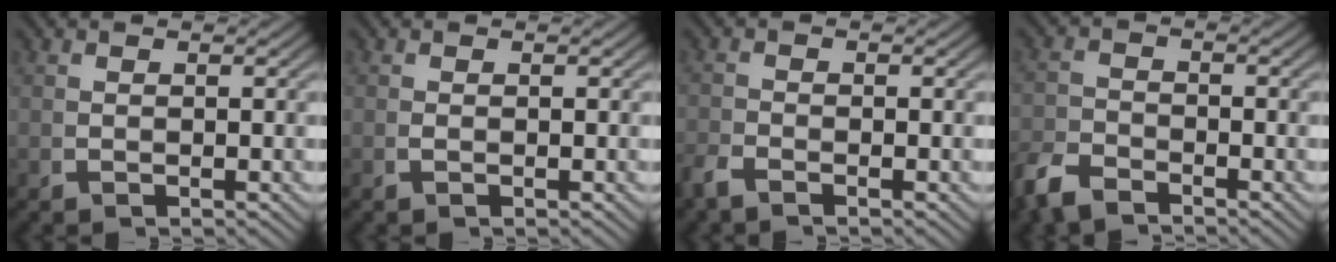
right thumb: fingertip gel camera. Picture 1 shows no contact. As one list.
[{"total": 0.0}, {"total": 1.2, "force": [-1.2, 0.0, 0.3], "torque": [0.000, -0.001, -0.027]}, {"total": 2.8, "force": [-2.7, 0.7, 0.5], "torque": [-0.001, -0.005, -0.051]}]